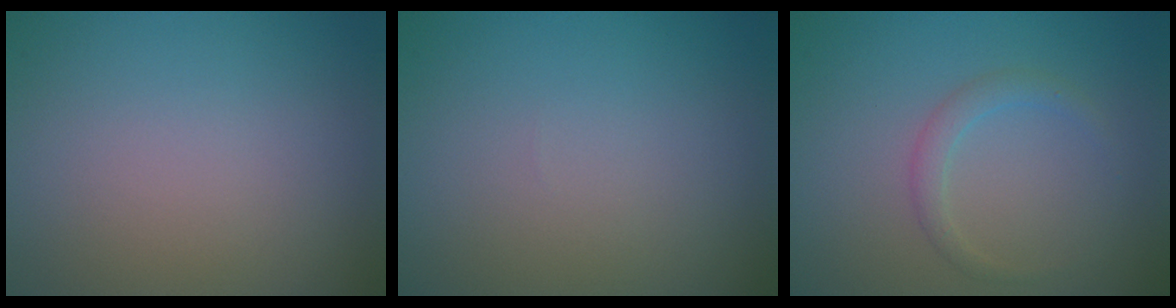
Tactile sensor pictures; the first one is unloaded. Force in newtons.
{"total": 0.0}
{"total": 1.5, "press": 1.5, "slide": 0.1}